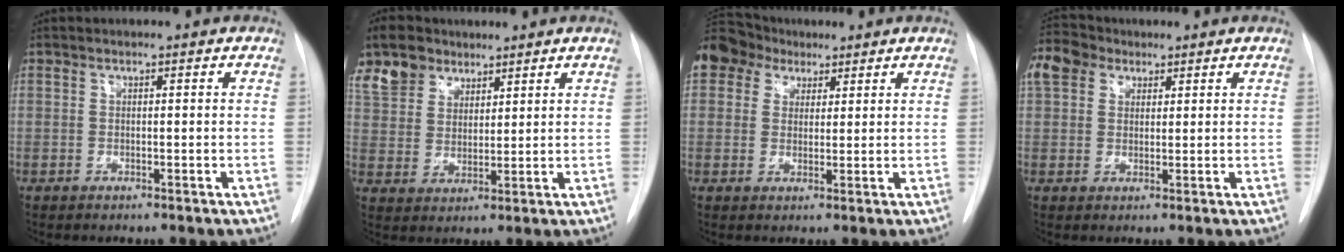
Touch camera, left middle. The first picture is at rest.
{"total": 10.9, "force": [7.7, 7.0, 3.1], "torque": [-0.075, 0.027, 0.153]}
{"total": 11.4, "force": [6.9, 8.4, 3.5], "torque": [-0.096, 0.055, 0.130]}
{"total": 9.5, "force": [5.4, 6.7, 3.9], "torque": [-0.100, 0.042, 0.103]}